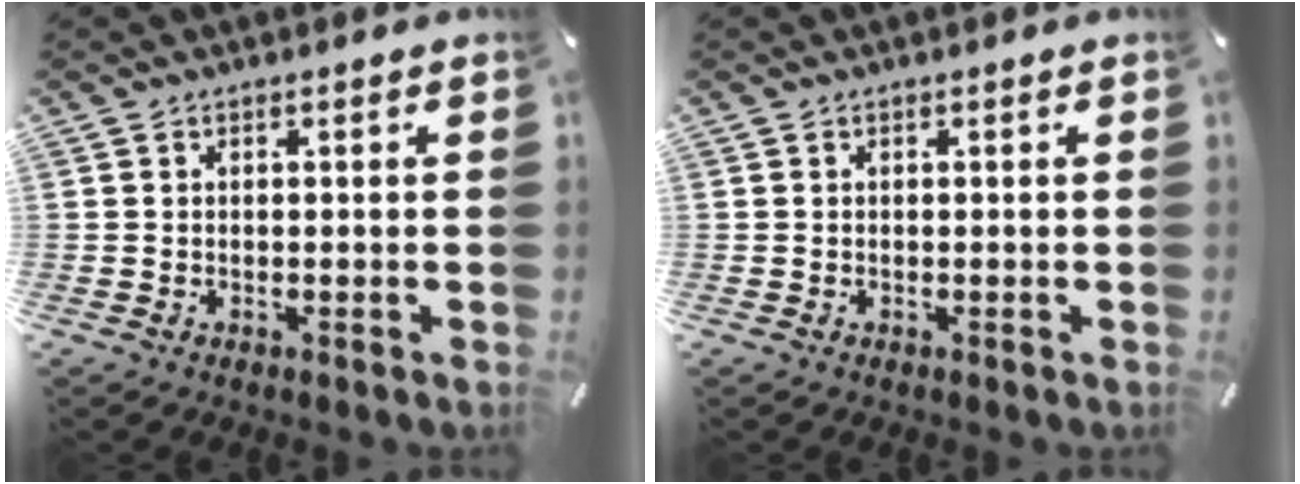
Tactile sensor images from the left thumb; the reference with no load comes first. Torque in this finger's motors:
{"motor_torque": [-0.11, -0.16, -0.03, 0.06, 0.02]}